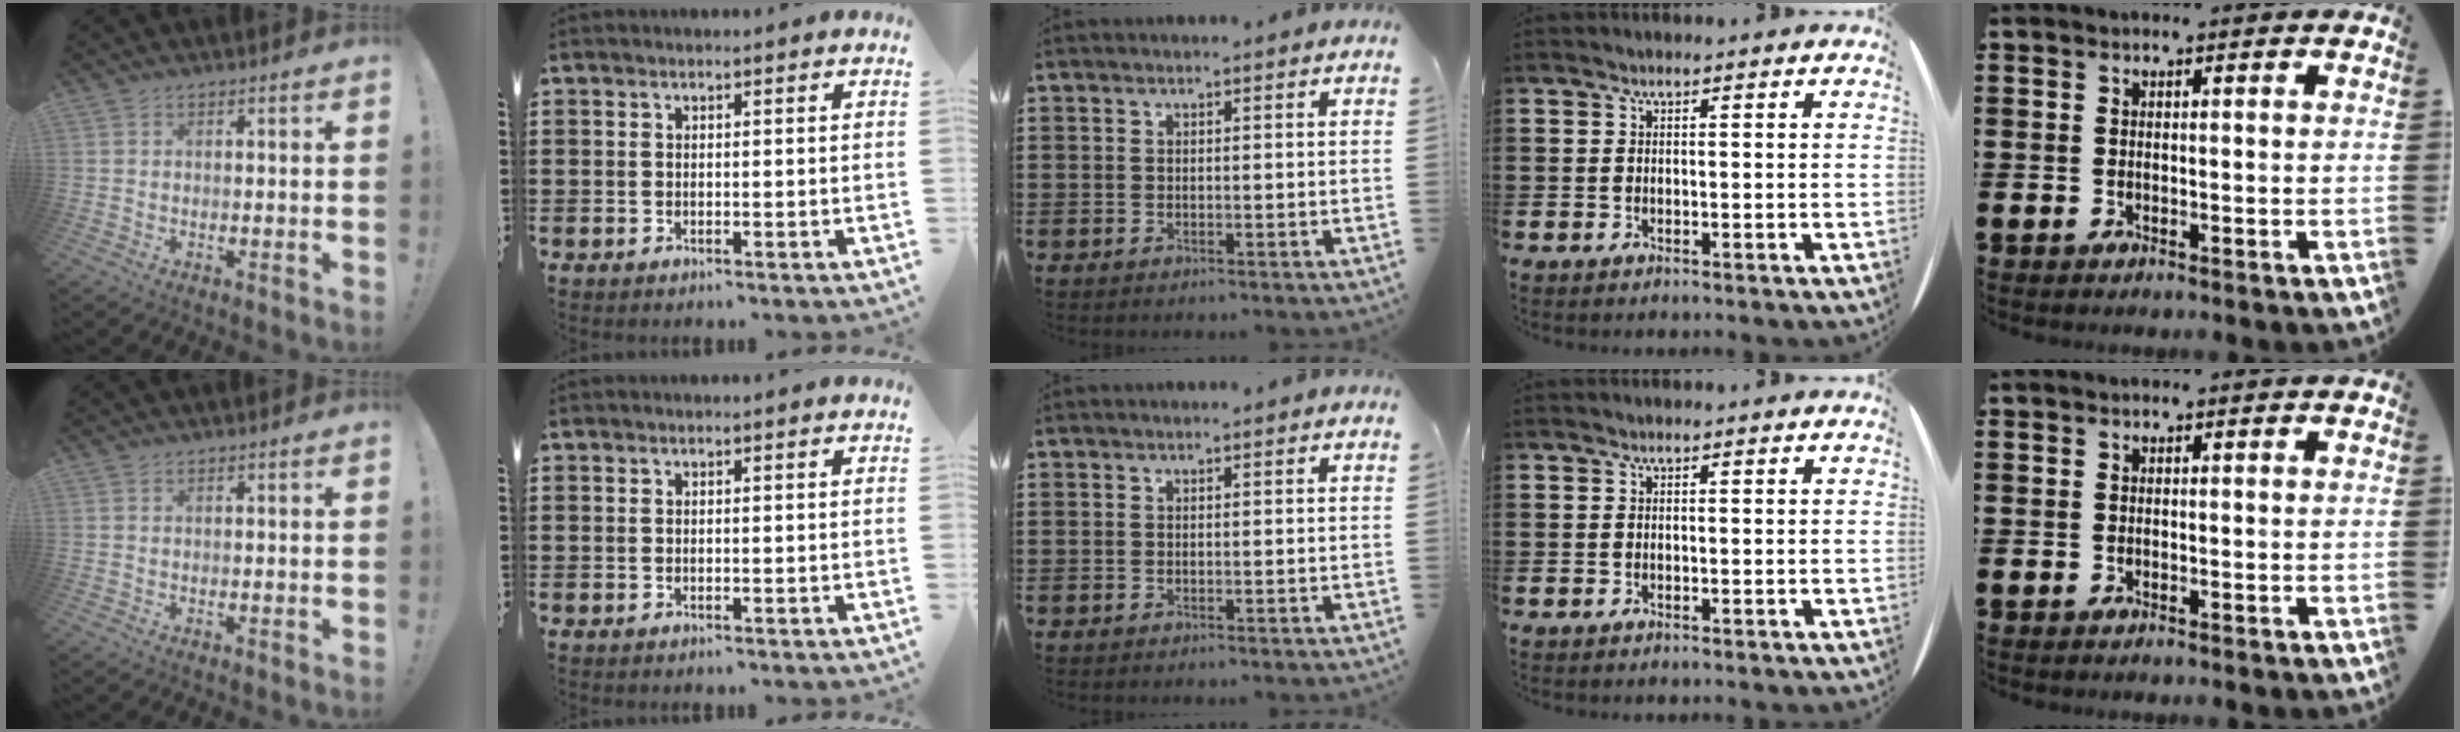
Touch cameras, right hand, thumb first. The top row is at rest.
{}